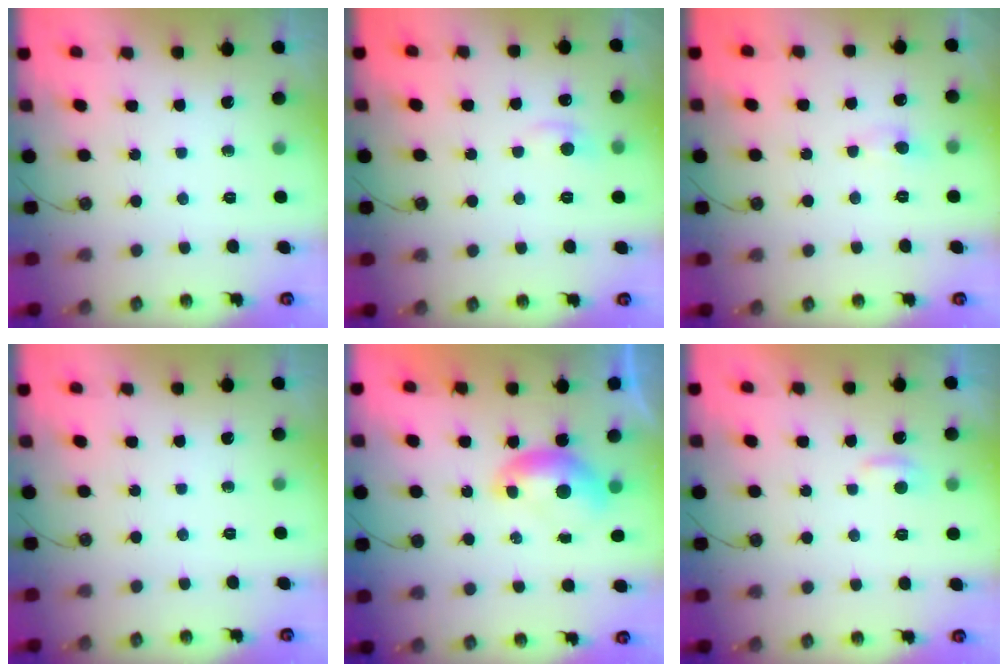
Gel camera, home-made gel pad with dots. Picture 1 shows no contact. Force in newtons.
{"total": 1.7, "press": 1.4, "slide": 0.9}
{"total": 1.0, "press": 0.8, "slide": 0.6}
{"total": 0.0}
{"total": 0.0}
{"total": 2.2, "press": 2.2, "slide": 0.3}